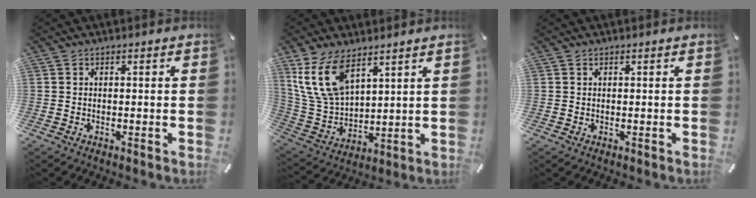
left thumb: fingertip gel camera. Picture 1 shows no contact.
{"total": 13.6, "force": [8.0, 7.6, 8.0], "torque": [-0.208, -0.027, 0.149]}
{"total": 0.0}